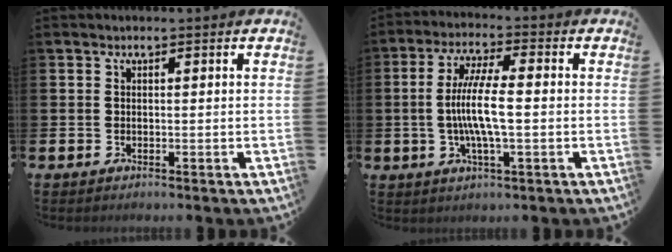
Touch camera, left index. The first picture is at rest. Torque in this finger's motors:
{"motor_torque": [2.07, 0.07, 1.06, 0.21]}